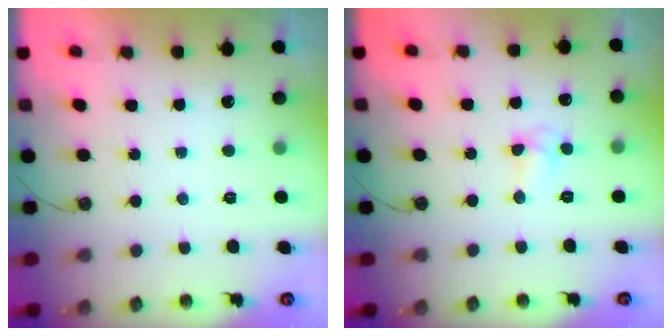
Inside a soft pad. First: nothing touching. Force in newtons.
{"total": 5.7, "press": 5.7, "slide": 0.6}